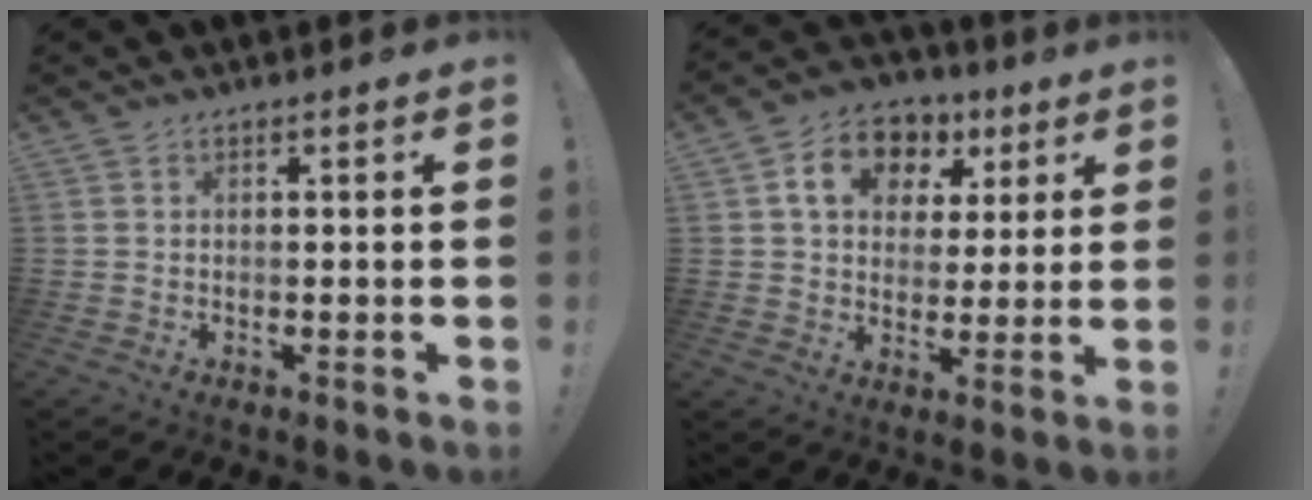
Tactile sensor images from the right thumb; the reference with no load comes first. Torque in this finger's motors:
{"motor_torque": [1.18, 2.01, 0.77, 0.24, 0.06]}